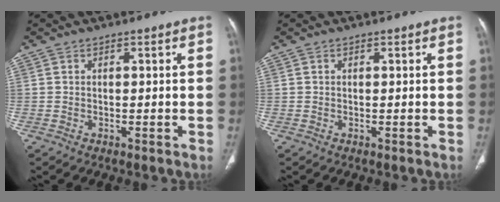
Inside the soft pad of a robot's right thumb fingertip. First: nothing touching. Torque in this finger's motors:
{"motor_torque": [-0.43, 0.17, -0.35, 0.26, -0.02]}